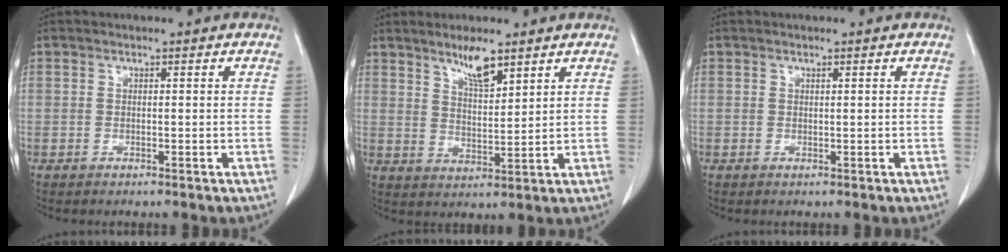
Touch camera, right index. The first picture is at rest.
{"total": 5.4, "force": [4.0, 0.9, 3.5], "torque": [-0.063, -0.005, 0.073]}
{"total": 0.0}